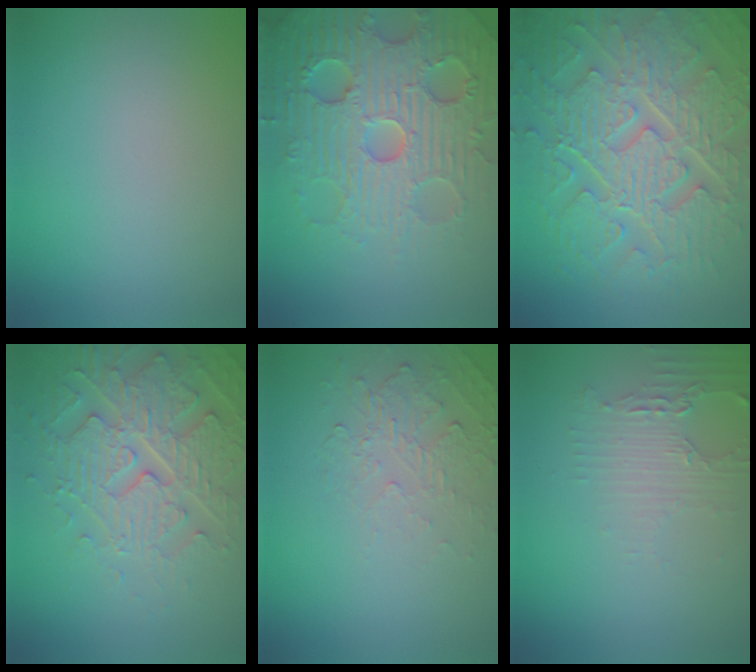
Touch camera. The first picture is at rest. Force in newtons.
{"total": 7.8, "press": 7.7, "slide": 1.7}
{"total": 10.5, "press": 7.0, "slide": 7.8}
{"total": 5.0, "press": 4.9, "slide": 1.1}
{"total": 2.1, "press": 0.9, "slide": 1.9}
{"total": 2.2, "press": 2.1, "slide": 0.6}